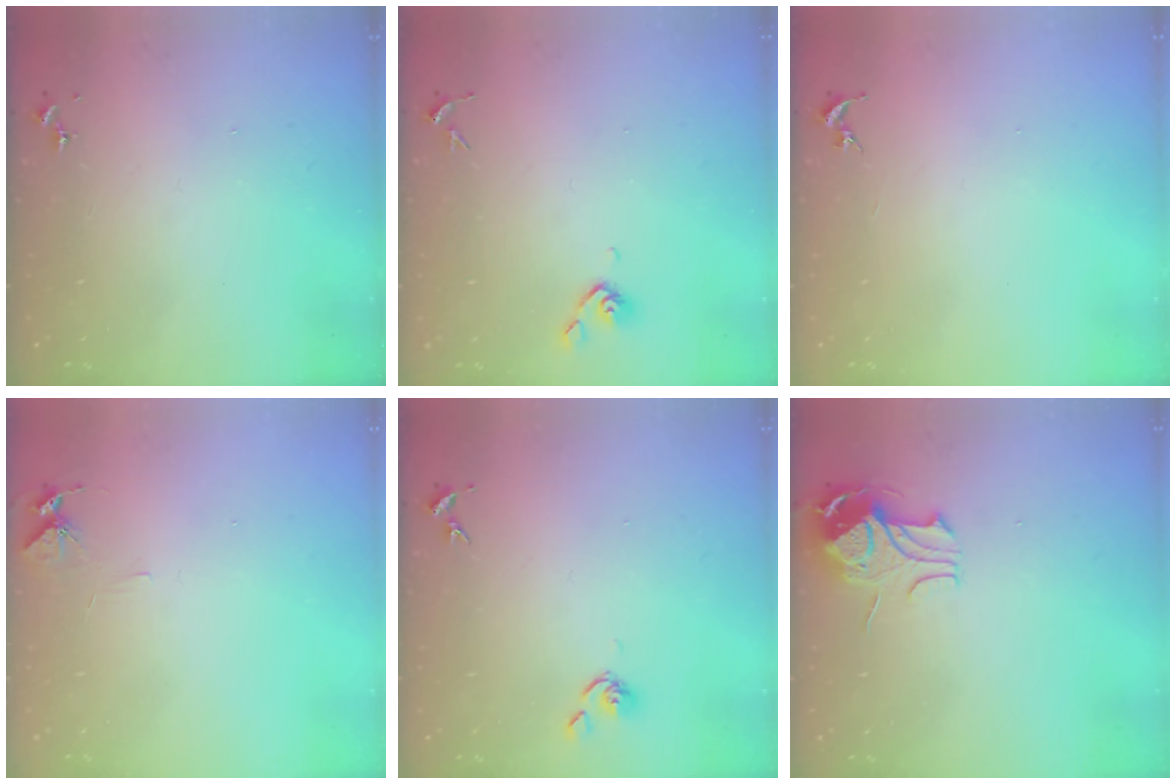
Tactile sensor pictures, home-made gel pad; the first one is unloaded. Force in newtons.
{"total": 5.1, "press": 4.9, "slide": 1.2}
{"total": 0.0}
{"total": 5.4, "press": 5.4, "slide": 0.6}
{"total": 4.3, "press": 4.2, "slide": 0.6}
{"total": 9.9, "press": 9.8, "slide": 1.4}